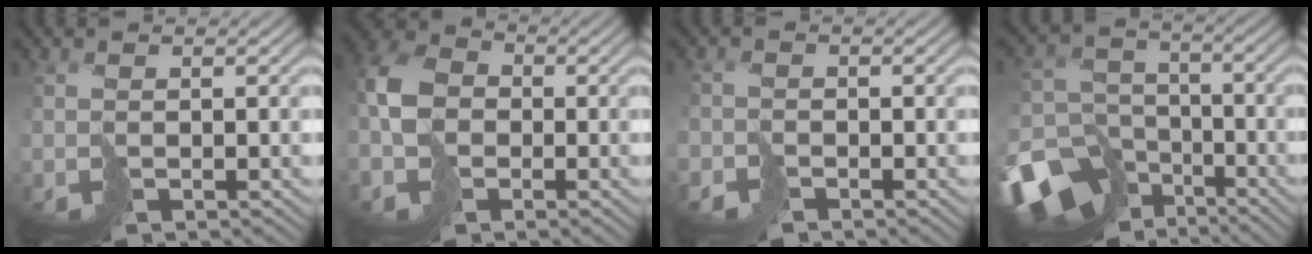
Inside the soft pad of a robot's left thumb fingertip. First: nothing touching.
{"total": 7.4, "force": [-1.5, 5.8, 4.3], "torque": [-0.128, -0.009, -0.036]}
{"total": 2.0, "force": [-1.8, 0.9, 0.2], "torque": [-0.002, -0.008, -0.040]}
{"total": 15.3, "force": [-9.7, 10.4, 5.6], "torque": [-0.180, -0.052, -0.138]}